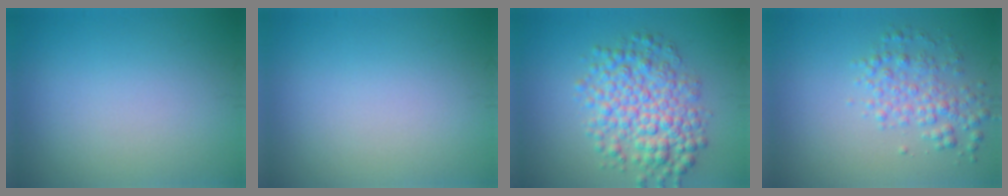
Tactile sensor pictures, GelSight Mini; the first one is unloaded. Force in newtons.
{"total": 0.0}
{"total": 6.5, "press": 6.5, "slide": 0.1}
{"total": 3.0, "press": 3.0, "slide": 0.0}